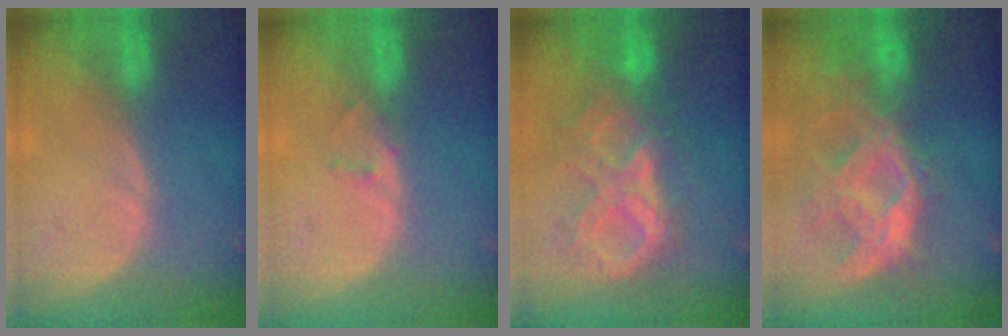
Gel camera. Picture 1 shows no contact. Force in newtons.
{"total": 1.3, "press": 1.1, "slide": 0.8}
{"total": 10.2, "press": 8.7, "slide": 5.3}
{"total": 10.5, "press": 9.2, "slide": 5.1}